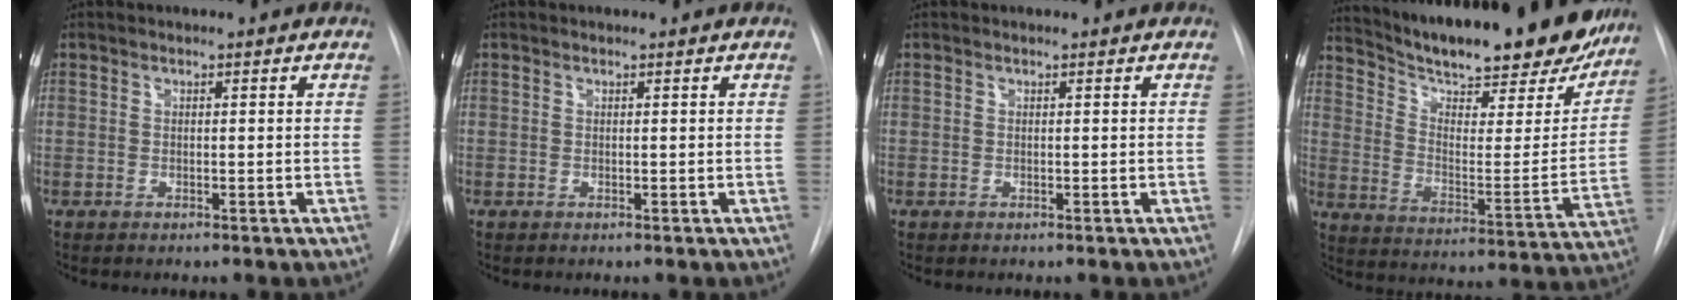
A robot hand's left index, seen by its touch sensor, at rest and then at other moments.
{"total": 0.0}
{"total": 0.0}
{"total": 29.6, "force": [25.2, 6.4, 14.2], "torque": [-0.228, -0.049, 0.337]}